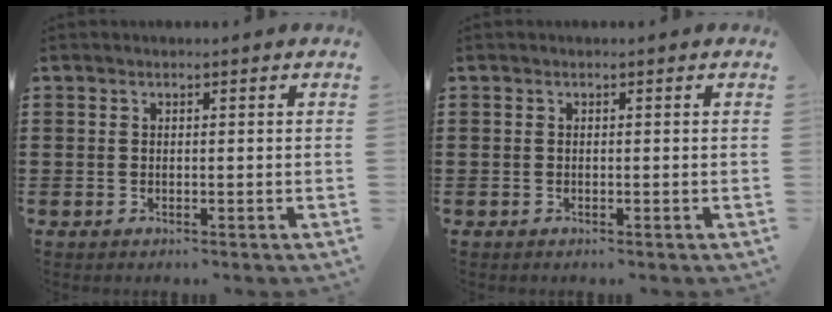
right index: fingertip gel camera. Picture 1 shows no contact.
{"total": 0.0}